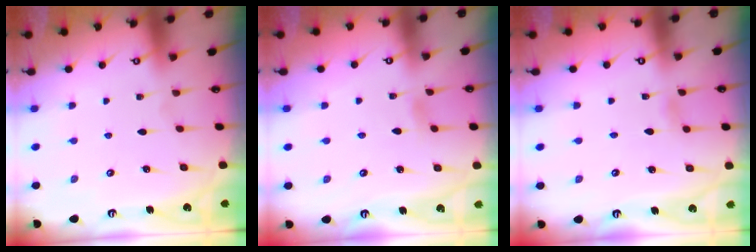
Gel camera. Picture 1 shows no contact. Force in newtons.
{"total": 2.4, "press": 2.4, "slide": 0.4}
{"total": 3.4, "press": 3.4, "slide": 0.3}